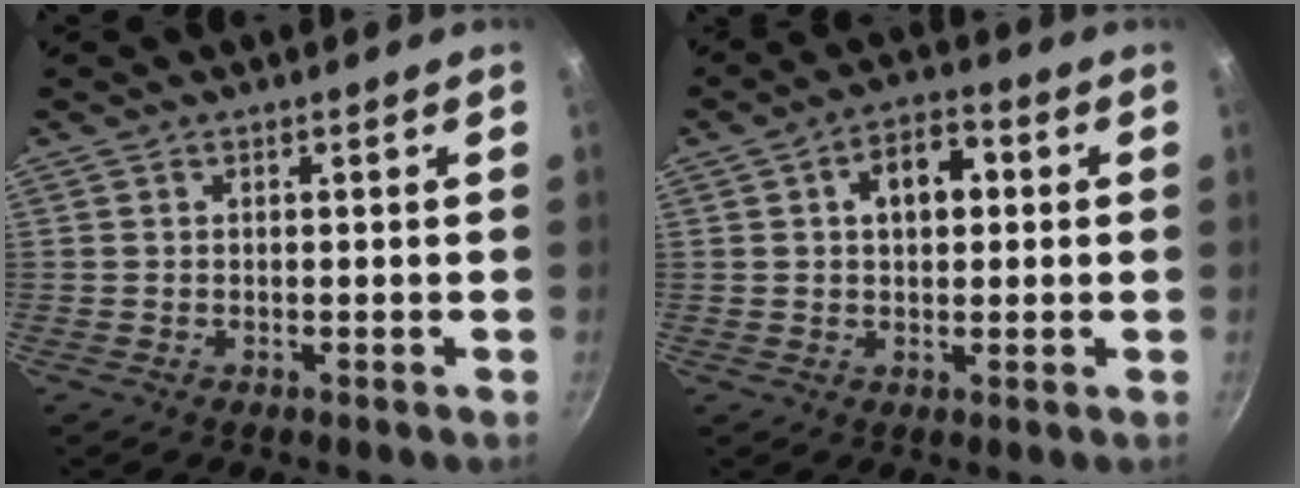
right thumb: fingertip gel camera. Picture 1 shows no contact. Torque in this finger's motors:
{"motor_torque": [-0.68, 0.87, 0.20, 0.42, 0.03]}